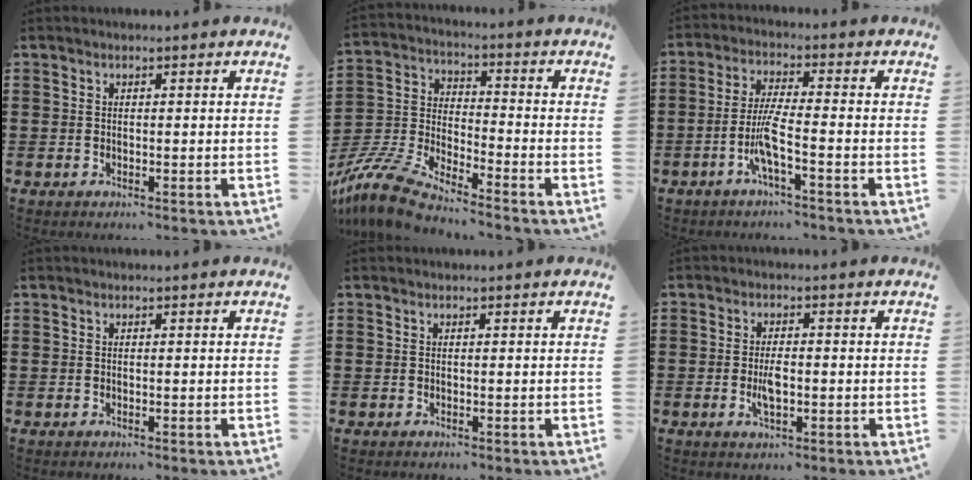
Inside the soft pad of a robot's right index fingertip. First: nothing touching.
{"total": 9.5, "force": [-8.7, 0.9, 3.7], "torque": [-0.100, 0.005, -0.179]}
{"total": 5.5, "force": [-2.6, 0.3, 4.8], "torque": [-0.110, -0.012, -0.056]}
{"total": 0.0}
{"total": 0.0}
{"total": 3.6, "force": [-0.6, 1.3, 3.2], "torque": [-0.065, -0.001, -0.014]}